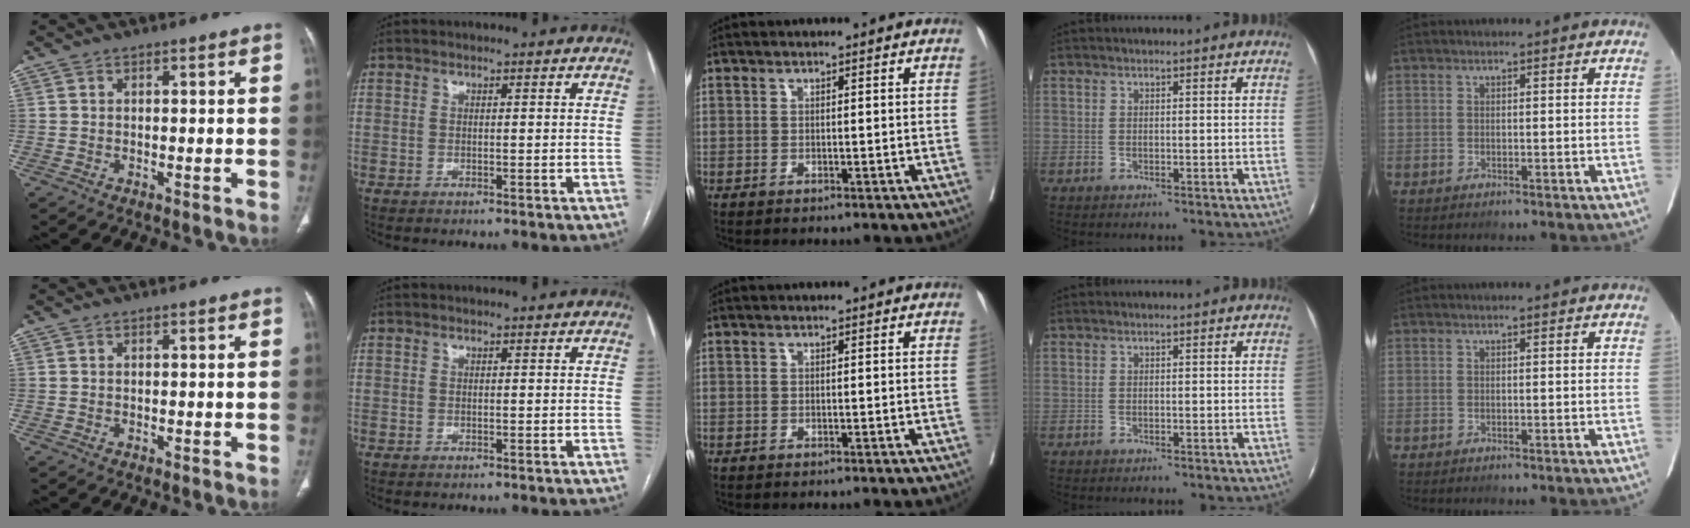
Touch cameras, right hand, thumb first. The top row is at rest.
{}